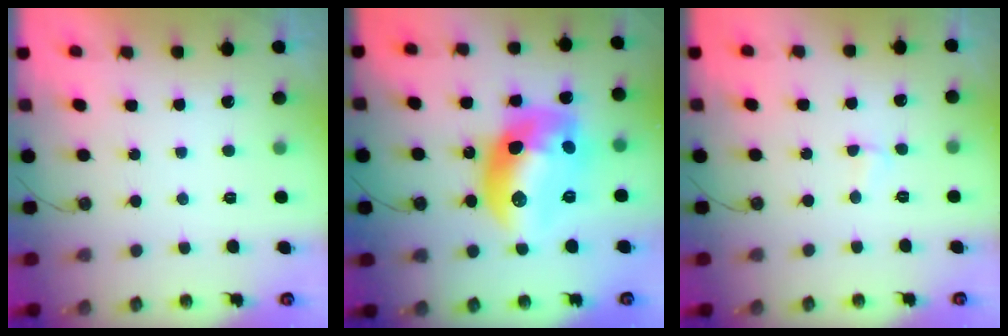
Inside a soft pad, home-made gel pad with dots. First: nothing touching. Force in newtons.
{"total": 18.8, "press": 18.7, "slide": 1.0}
{"total": 2.1, "press": 2.0, "slide": 0.6}